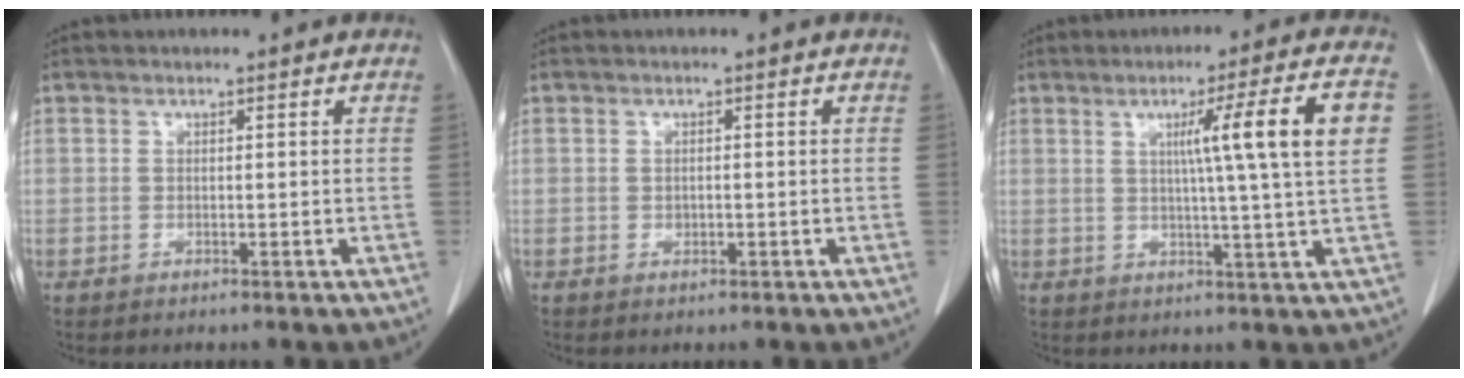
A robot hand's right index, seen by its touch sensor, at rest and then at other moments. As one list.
[{"total": 0.8, "force": [-0.1, 0.5, 0.5], "torque": [-0.008, 0.000, -0.001]}, {"total": 11.2, "force": [2.5, -1.5, 10.8], "torque": [-0.158, 0.005, 0.036]}]